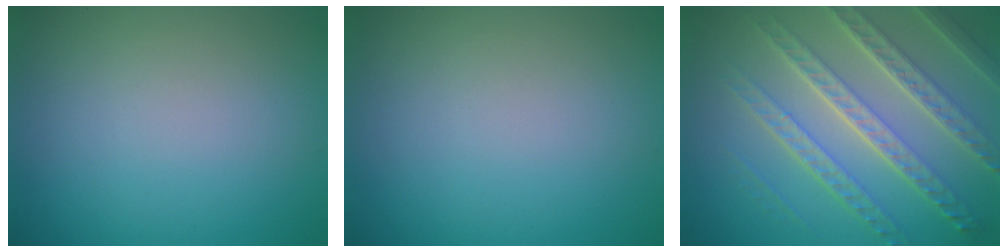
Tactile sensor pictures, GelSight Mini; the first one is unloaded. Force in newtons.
{"total": 0.0}
{"total": 7.7, "press": 5.6, "slide": 5.3}